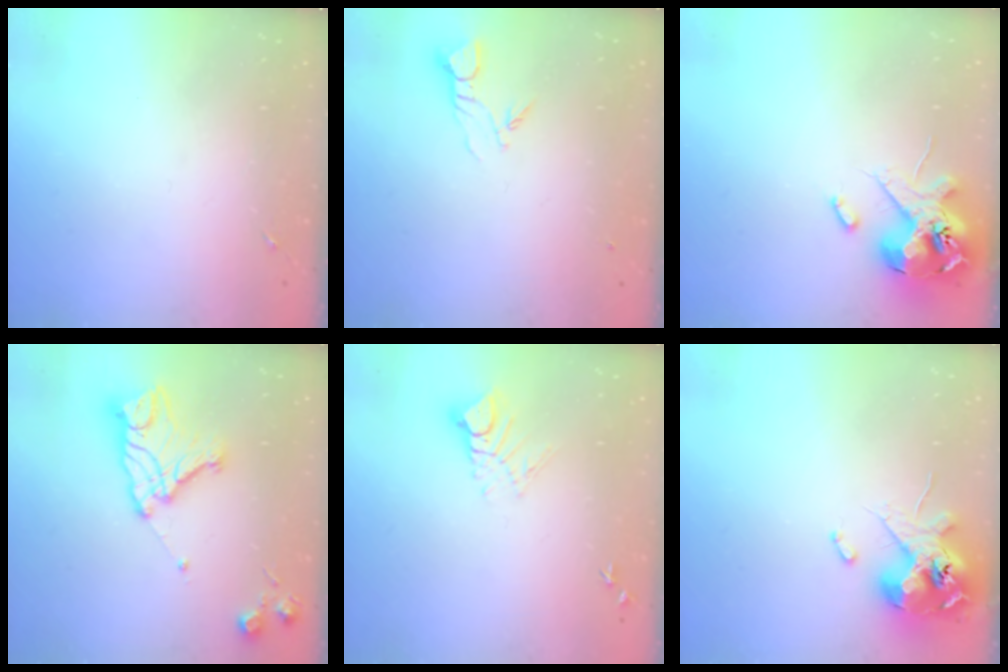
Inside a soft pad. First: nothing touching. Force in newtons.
{"total": 3.8, "press": 3.8, "slide": 0.3}
{"total": 14.7, "press": 14.5, "slide": 2.1}
{"total": 15.7, "press": 15.6, "slide": 1.3}
{"total": 7.4, "press": 7.3, "slide": 0.9}
{"total": 12.4, "press": 12.2, "slide": 2.2}